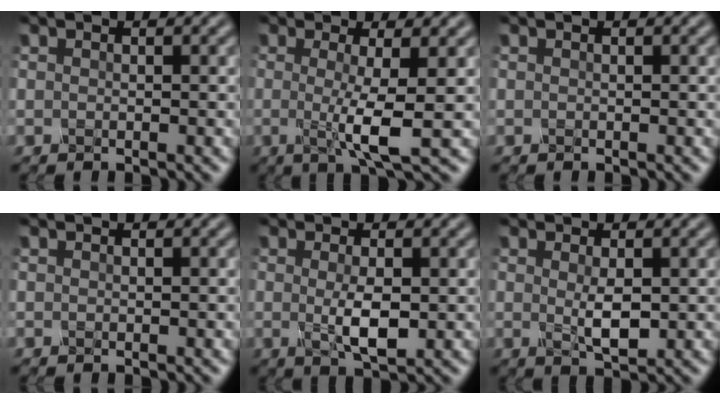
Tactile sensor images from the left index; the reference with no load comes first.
{"total": 4.6, "force": [-0.2, 0.8, 4.5], "torque": [-0.079, -0.011, -0.006]}
{"total": 0.0}
{"total": 0.0}
{"total": 3.1, "force": [-0.1, 0.9, 3.0], "torque": [-0.058, -0.004, 0.002]}
{"total": 2.4, "force": [0.2, 0.8, 2.3], "torque": [-0.047, -0.006, 0.008]}